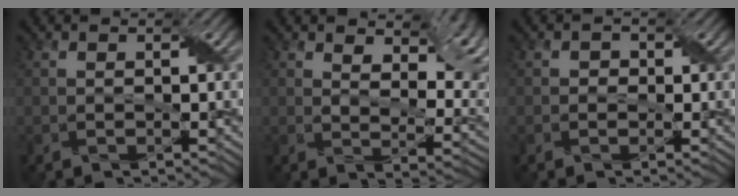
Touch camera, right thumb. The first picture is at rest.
{"total": 10.7, "force": [5.2, 5.0, 7.9], "torque": [-0.118, -0.005, 0.089]}
{"total": 1.2, "force": [-0.1, 1.2, 0.1], "torque": [0.003, 0.001, -0.006]}